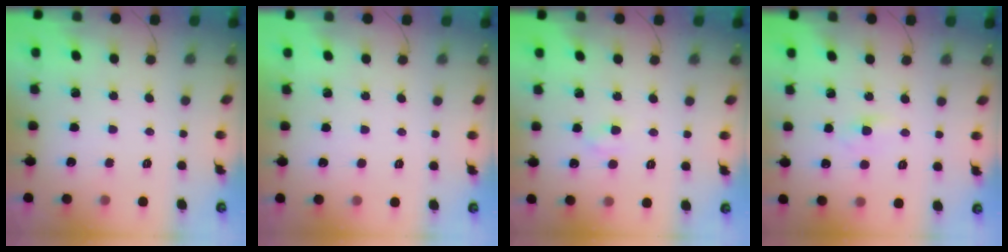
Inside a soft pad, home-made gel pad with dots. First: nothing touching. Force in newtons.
{"total": 1.0, "press": 1.0, "slide": 0.2}
{"total": 2.2, "press": 2.0, "slide": 0.8}
{"total": 3.0, "press": 2.8, "slide": 1.1}